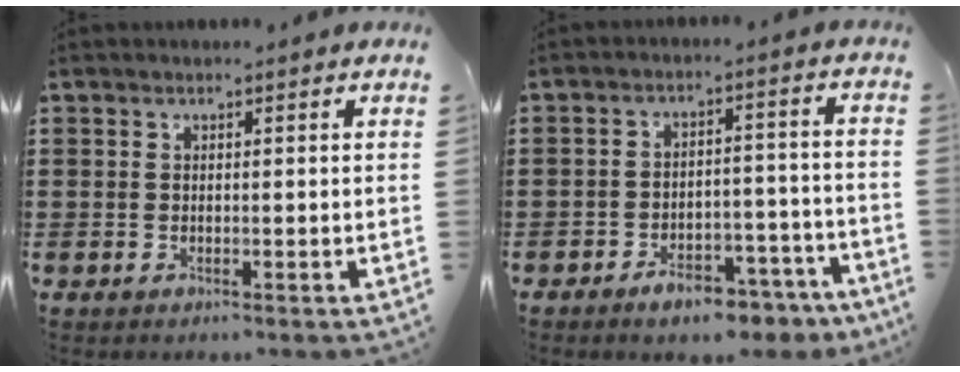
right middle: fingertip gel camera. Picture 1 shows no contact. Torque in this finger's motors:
{"motor_torque": [1.22, -0.92, 0.39, 0.05]}